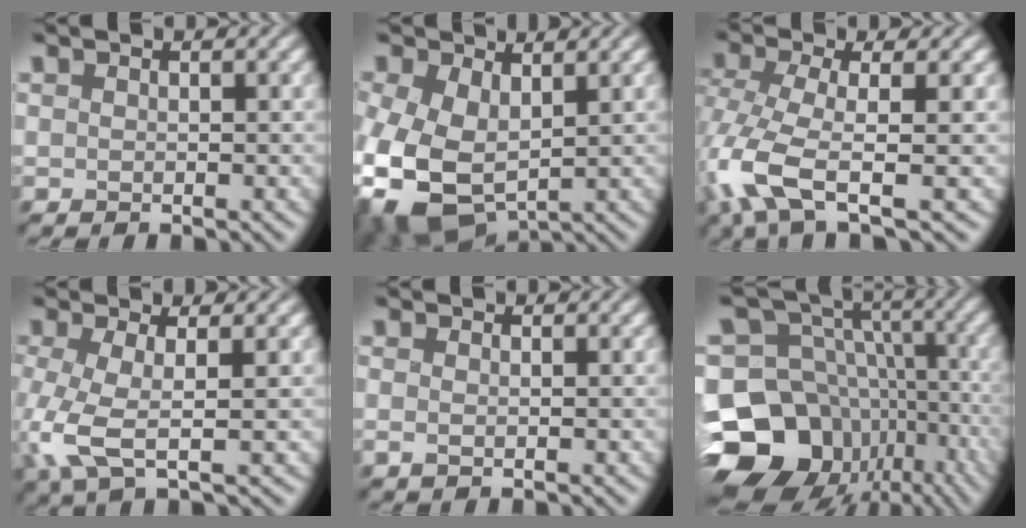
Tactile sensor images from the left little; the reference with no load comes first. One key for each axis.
{"total": 7.9, "fx": -1.0, "fy": 5.4, "fz": 5.8, "tx": -0.163, "ty": -0.030, "tz": -0.002}
{"total": 5.9, "fx": -3.2, "fy": 1.2, "fz": 4.8, "tx": -0.124, "ty": -0.009, "tz": -0.066}
{"total": 4.0, "fx": -1.3, "fy": 0.9, "fz": 3.7, "tx": -0.098, "ty": -0.005, "tz": -0.021}
{"total": 0.0}
{"total": 16.1, "fx": -7.9, "fy": 12.0, "fz": 7.2, "tx": -0.169, "ty": 0.002, "tz": -0.098}